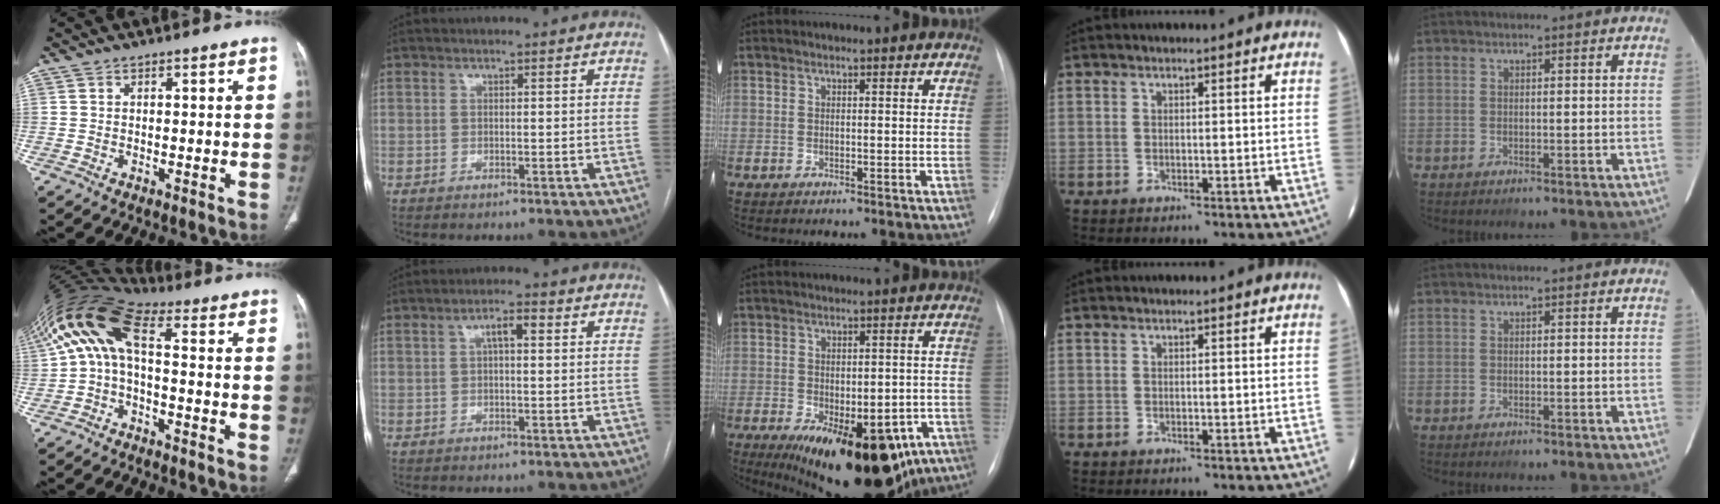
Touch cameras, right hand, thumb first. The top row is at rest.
{"thumb": {"total": 11.8, "force": [-0.3, 5.1, 10.6], "torque": [-0.213, 0.051, -0.018]}, "index": {"total": 3.3, "force": [1.0, 0.3, 3.2], "torque": [-0.057, 0.009, 0.016]}, "middle": {"total": 22.5, "force": [-12.1, 10.9, 15.6], "torque": [-0.195, -0.016, -0.148]}}